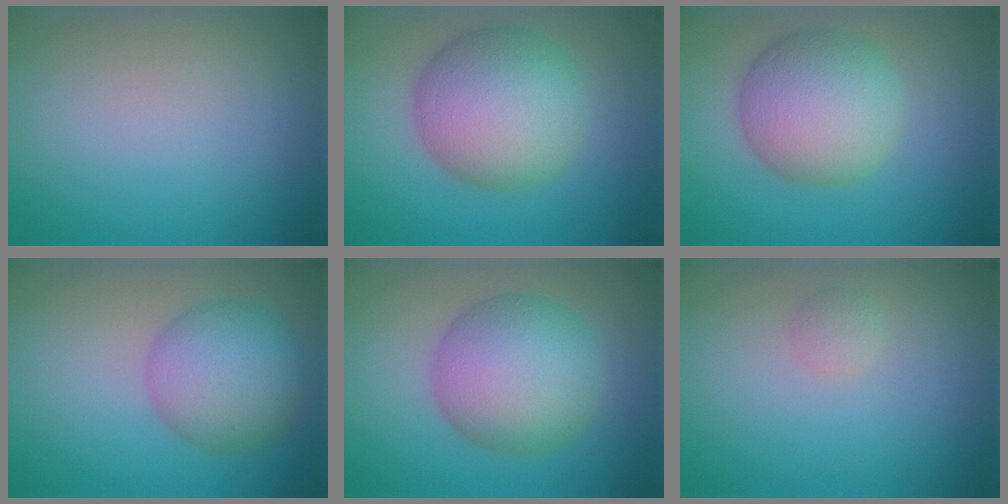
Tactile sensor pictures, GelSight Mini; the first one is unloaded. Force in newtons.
{"total": 8.9, "press": 8.9, "slide": 0.3}
{"total": 7.3, "press": 7.3, "slide": 0.2}
{"total": 6.1, "press": 6.1, "slide": 0.3}
{"total": 8.0, "press": 8.0, "slide": 0.0}
{"total": 0.9, "press": 0.9, "slide": 0.1}